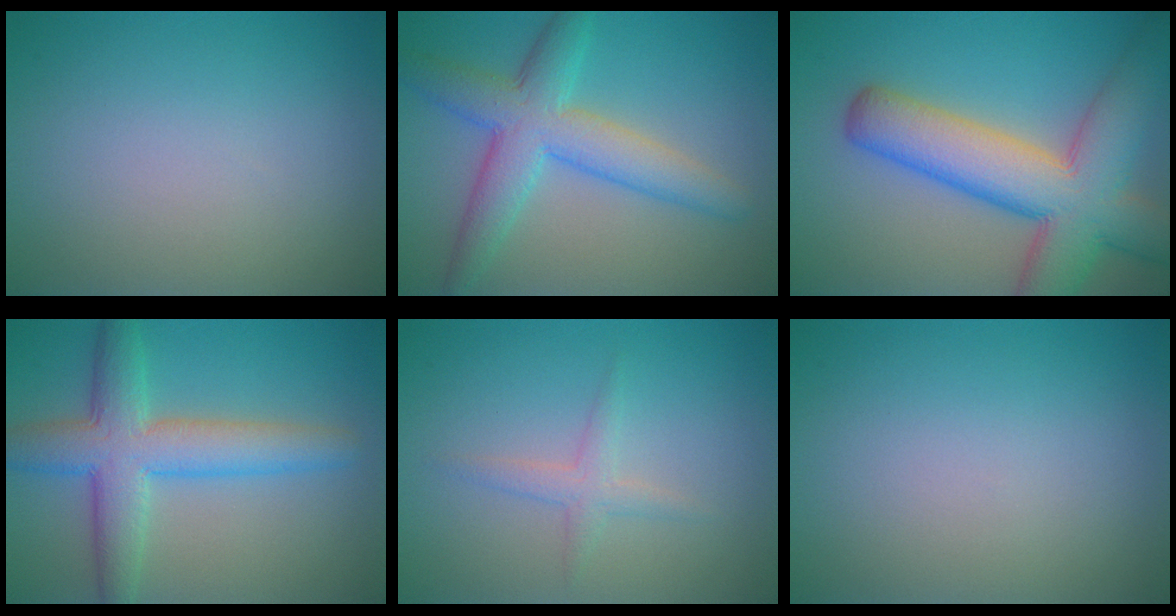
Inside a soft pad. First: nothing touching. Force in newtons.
{"total": 6.3, "press": 6.3, "slide": 0.2}
{"total": 10.8, "press": 10.8, "slide": 0.5}
{"total": 6.5, "press": 6.5, "slide": 0.2}
{"total": 1.5, "press": 1.5, "slide": 0.1}
{"total": 0.0}